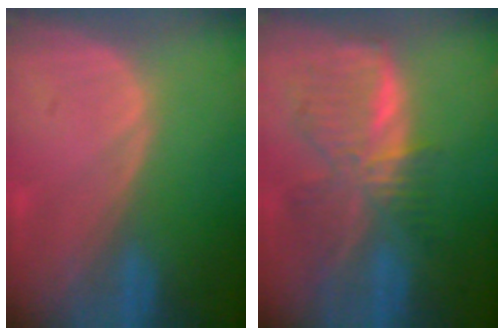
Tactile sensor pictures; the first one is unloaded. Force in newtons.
{"total": 8.9, "press": 7.7, "slide": 4.5}